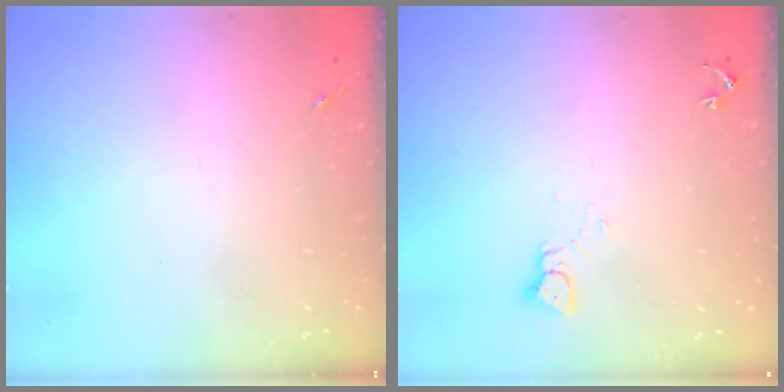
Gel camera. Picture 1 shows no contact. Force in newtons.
{"total": 2.2, "press": 2.2, "slide": 0.2}